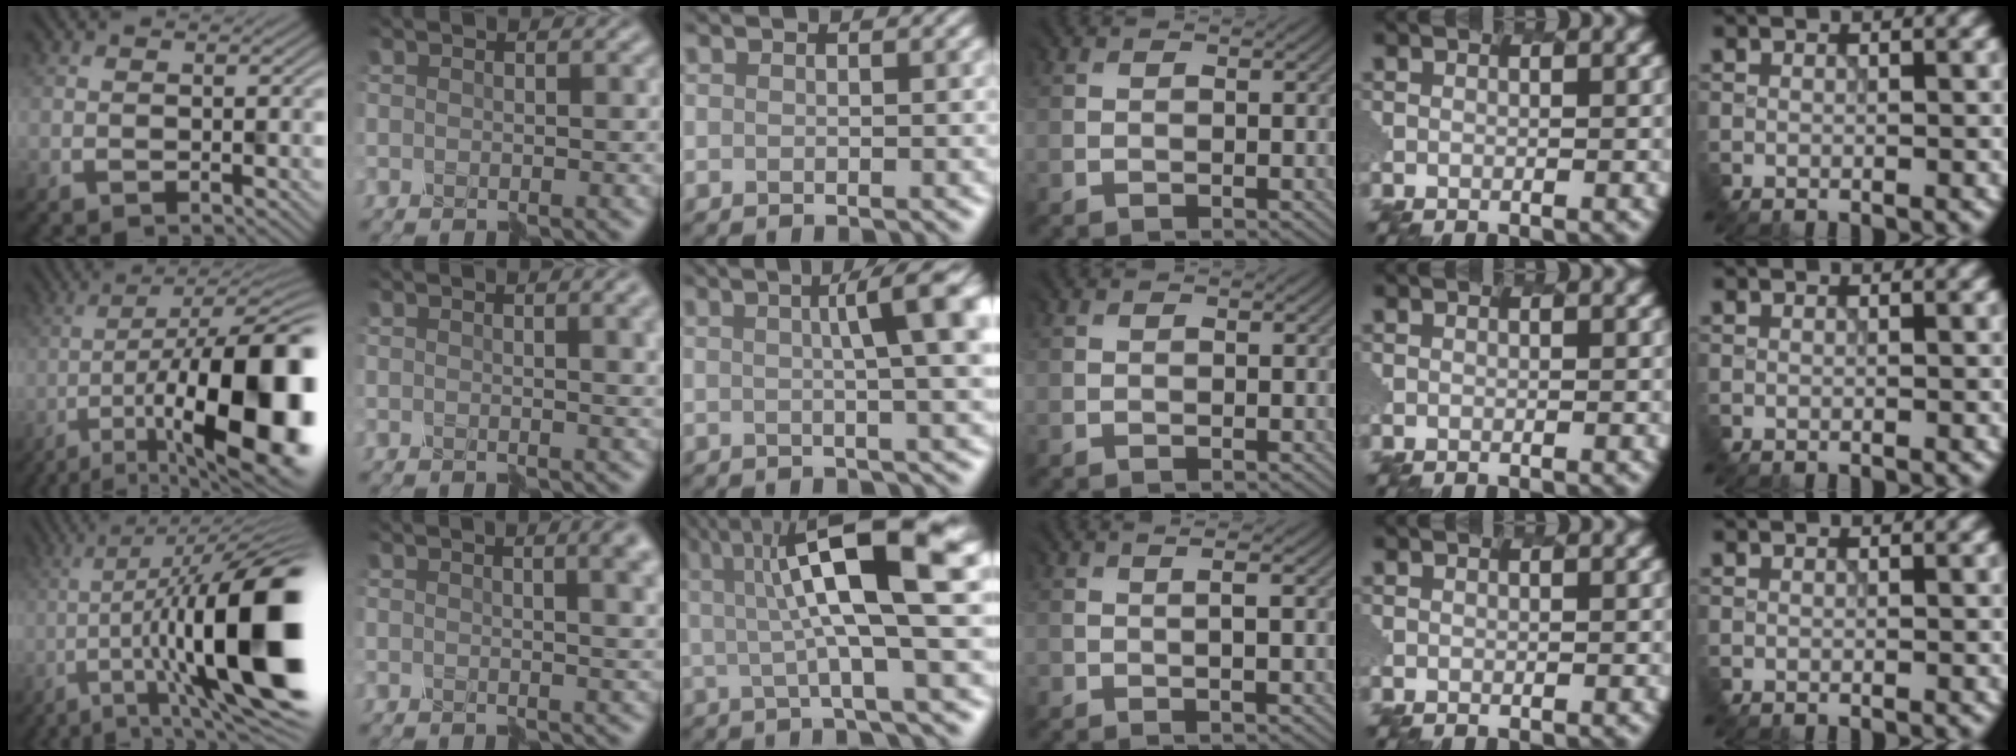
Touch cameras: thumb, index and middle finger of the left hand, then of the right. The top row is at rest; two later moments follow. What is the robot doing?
{"motion": "disassemble", "object": "hinged jar"}